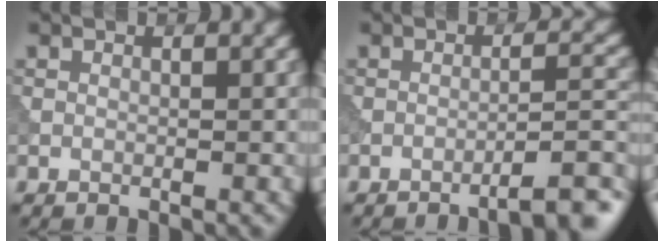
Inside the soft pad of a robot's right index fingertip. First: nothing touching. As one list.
[{"total": 5.0, "force": [-3.5, 0.9, 3.4], "torque": [-0.032, 0.018, -0.054]}]